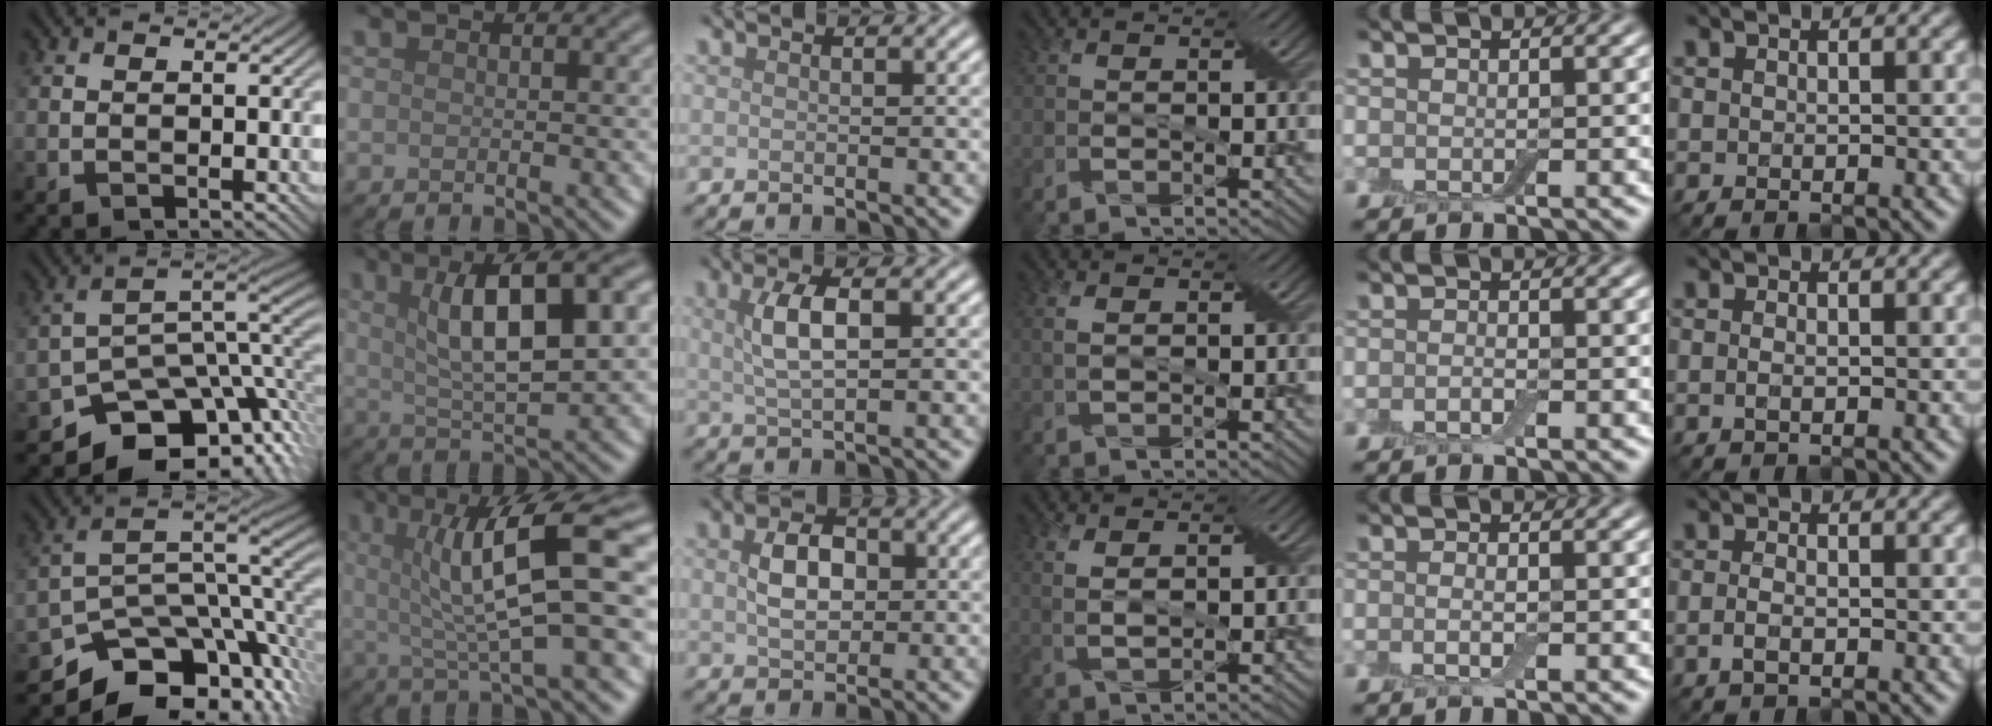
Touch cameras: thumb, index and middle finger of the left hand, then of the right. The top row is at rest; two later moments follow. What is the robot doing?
{"motion": "wrap", "object": "bandage"}